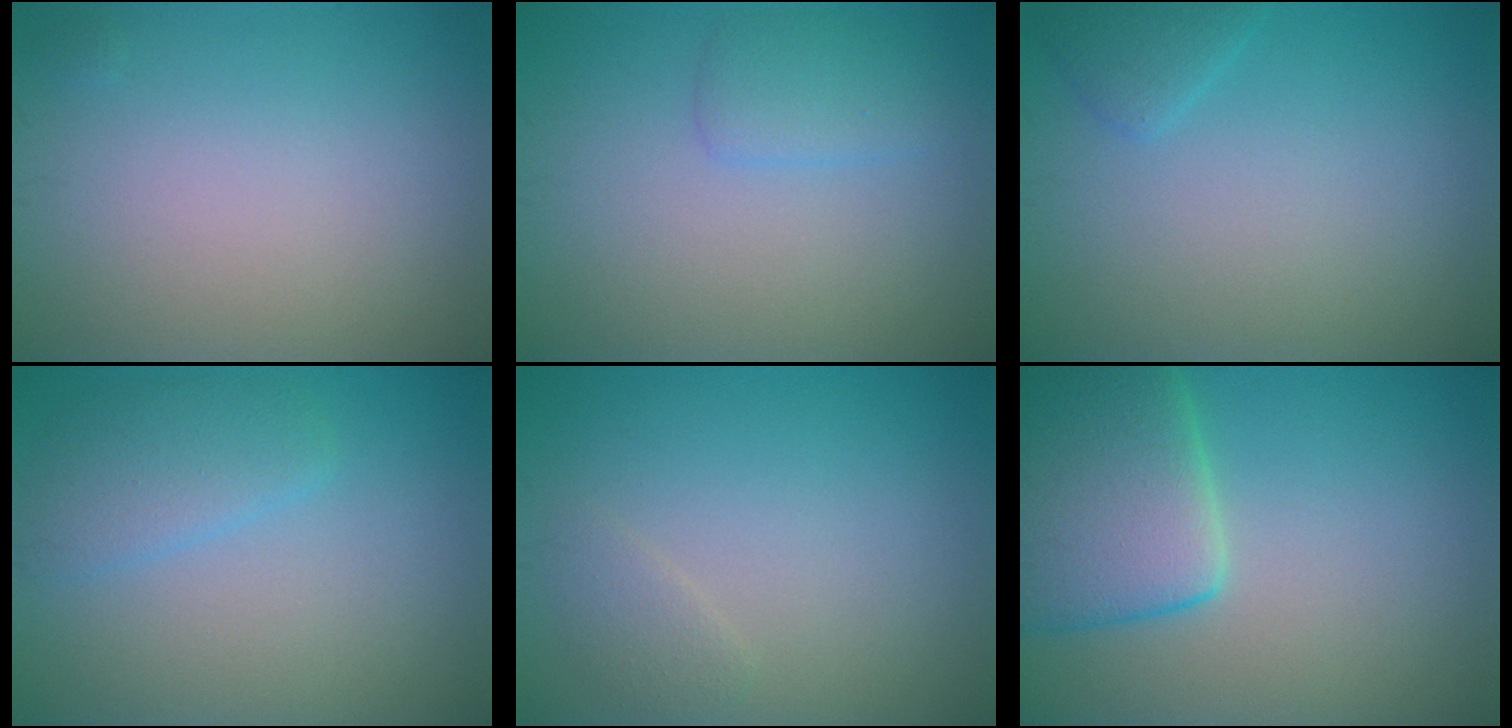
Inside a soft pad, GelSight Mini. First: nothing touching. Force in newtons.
{"total": 1.9, "press": 1.9, "slide": 0.1}
{"total": 1.4, "press": 1.4, "slide": 0.1}
{"total": 2.7, "press": 2.7, "slide": 0.1}
{"total": 1.2, "press": 1.2, "slide": 0.1}
{"total": 7.7, "press": 7.7, "slide": 0.9}